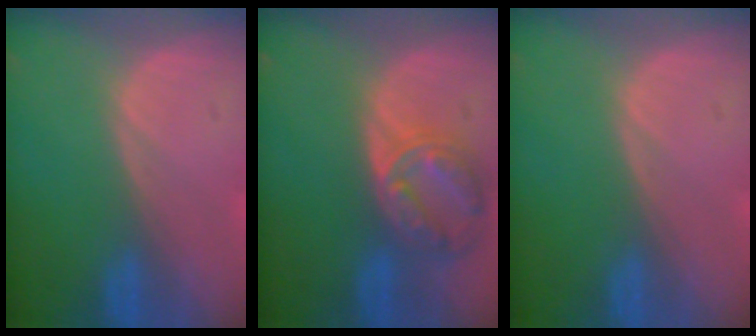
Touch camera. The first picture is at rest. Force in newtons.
{"total": 8.3, "press": 7.2, "slide": 4.2}
{"total": 0.0}